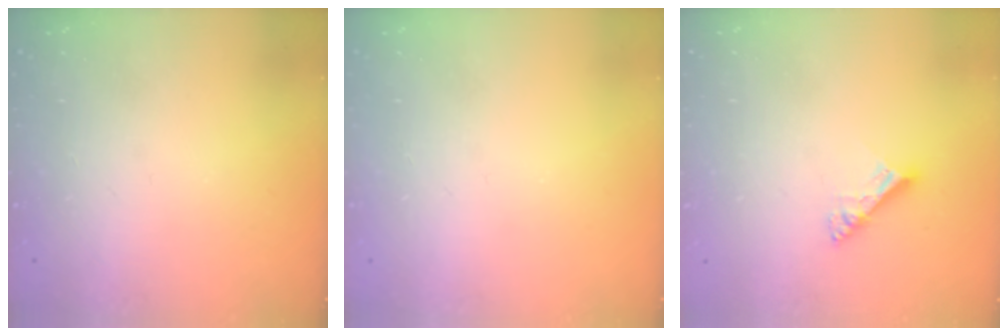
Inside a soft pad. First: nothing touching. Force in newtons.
{"total": 0.0}
{"total": 5.5, "press": 5.5, "slide": 0.1}